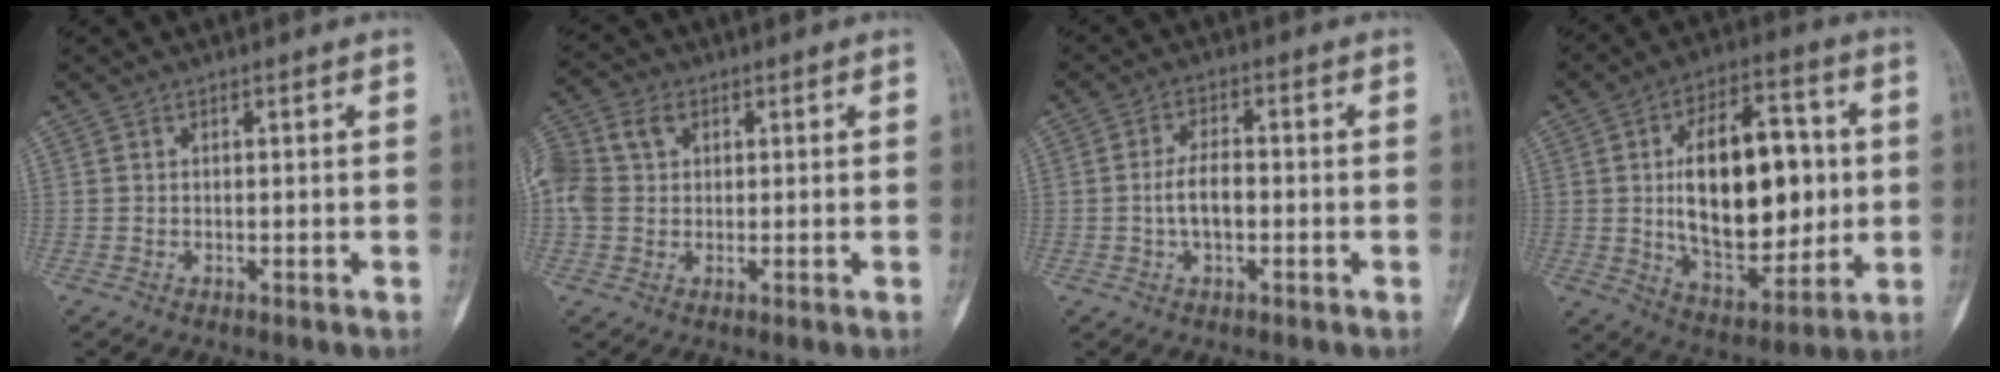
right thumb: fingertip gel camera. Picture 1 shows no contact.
{"total": 11.9, "force": [3.0, 9.1, 7.0], "torque": [-0.174, 0.027, 0.054]}
{"total": 5.3, "force": [-0.8, 2.7, 4.5], "torque": [-0.083, 0.013, -0.018]}
{"total": 23.5, "force": [1.6, 13.0, 19.5], "torque": [-0.269, -0.001, 0.035]}